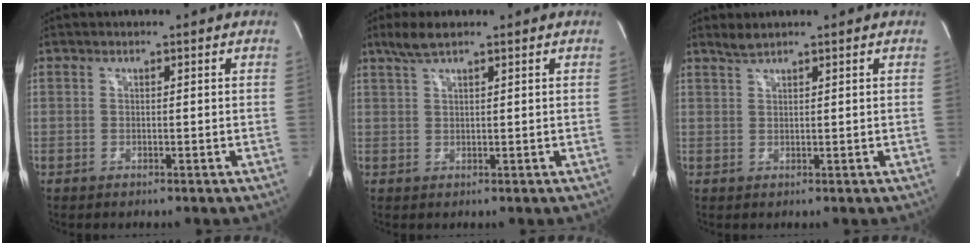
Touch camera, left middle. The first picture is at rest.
{"total": 3.3, "force": [2.5, 0.4, 2.2], "torque": [-0.055, 0.009, 0.053]}
{"total": 1.5, "force": [1.4, -0.2, 0.5], "torque": [-0.013, 0.004, 0.033]}